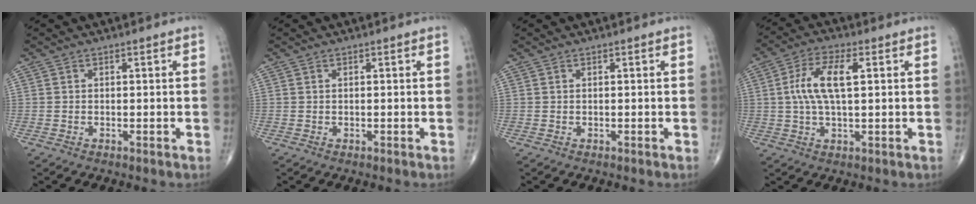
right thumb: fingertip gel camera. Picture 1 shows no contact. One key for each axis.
{"total": 0.0}
{"total": 0.0}
{"total": 9.2, "fx": 1.6, "fy": 3.6, "fz": 8.3, "tx": -0.171, "ty": 0.012, "tz": 0.026}